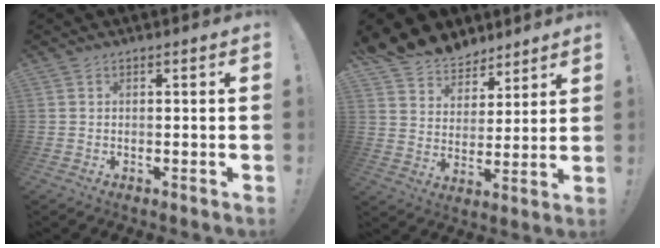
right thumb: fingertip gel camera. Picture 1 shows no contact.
{"total": 9.5, "force": [7.5, 5.7, 0.9], "torque": [-0.028, -0.060, 0.149]}